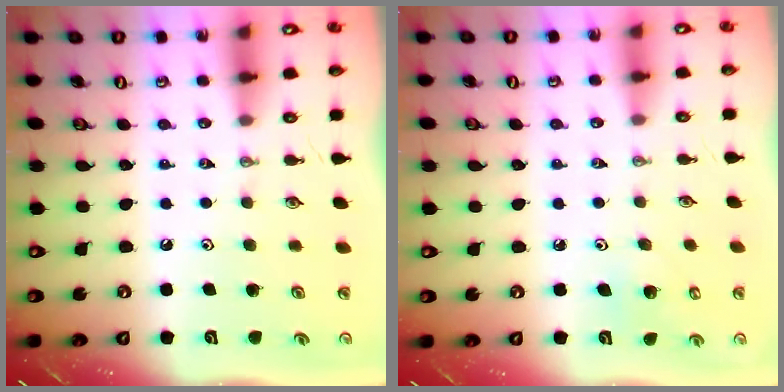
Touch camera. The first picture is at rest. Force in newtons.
{"total": 5.3, "press": 5.3, "slide": 0.5}